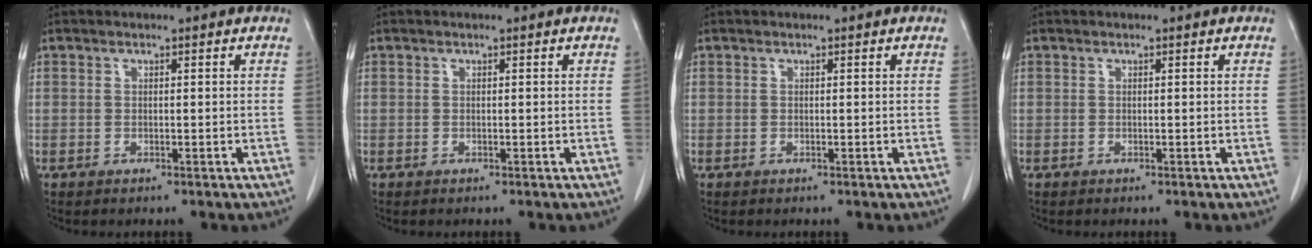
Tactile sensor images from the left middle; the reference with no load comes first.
{"total": 0.0}
{"total": 0.0}
{"total": 0.0}